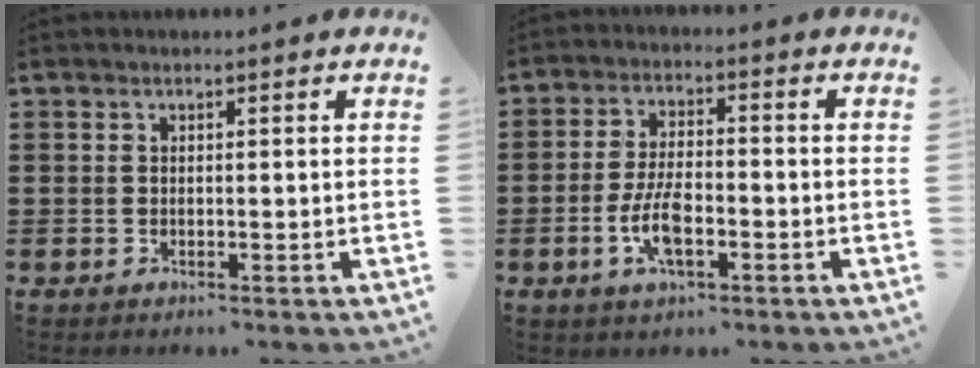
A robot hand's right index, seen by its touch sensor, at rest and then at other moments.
{"total": 6.8, "force": [-2.4, 2.8, 5.7], "torque": [-0.129, -0.002, -0.049]}